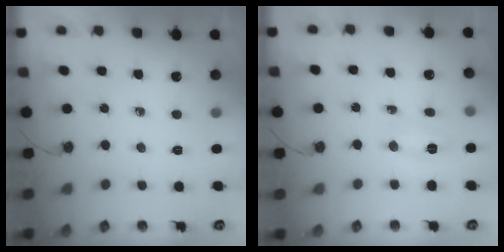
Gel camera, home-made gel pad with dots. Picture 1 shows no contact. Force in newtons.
{"total": 3.9, "press": 3.9, "slide": 0.4}